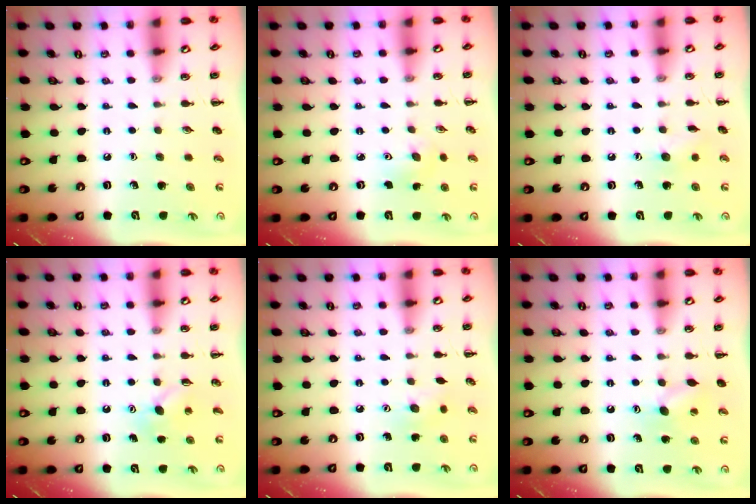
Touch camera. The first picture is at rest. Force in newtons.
{"total": 4.7, "press": 4.5, "slide": 1.3}
{"total": 5.5, "press": 5.3, "slide": 1.1}
{"total": 4.2, "press": 4.0, "slide": 1.2}
{"total": 4.3, "press": 4.1, "slide": 1.1}
{"total": 7.4, "press": 7.3, "slide": 1.4}